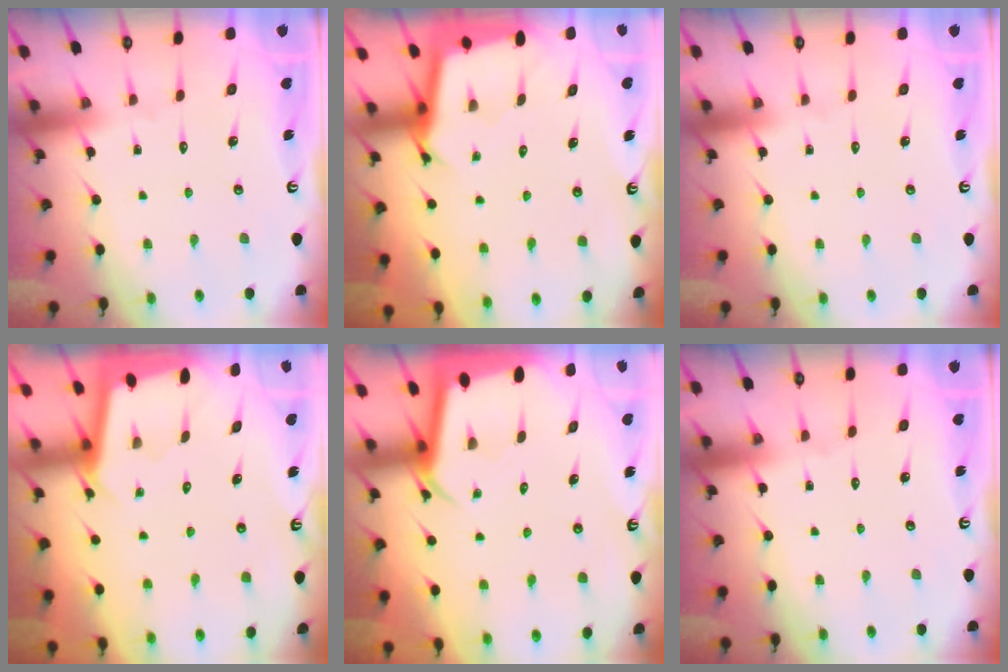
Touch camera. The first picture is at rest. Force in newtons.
{"total": 2.5, "press": 2.5, "slide": 0.1}
{"total": 0.0}
{"total": 1.7, "press": 1.7, "slide": 0.1}
{"total": 3.3, "press": 3.3, "slide": 0.2}
{"total": 0.0}